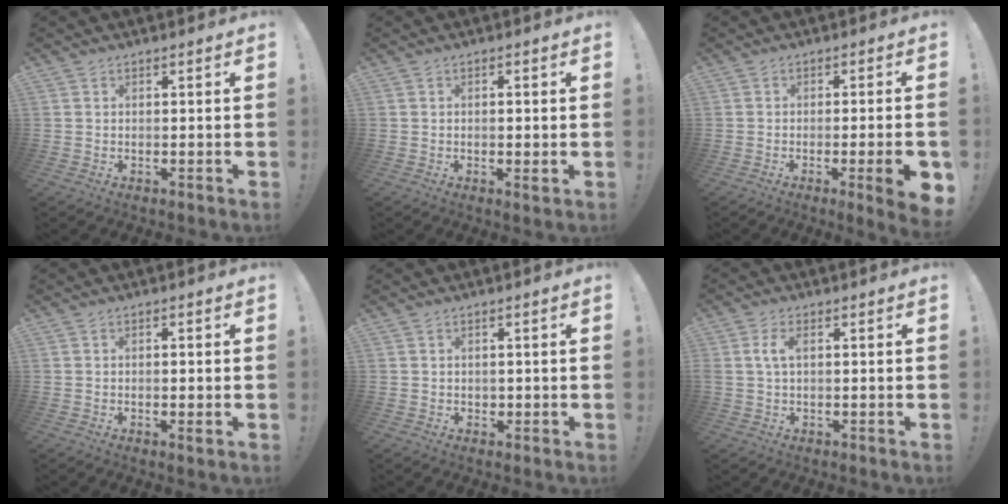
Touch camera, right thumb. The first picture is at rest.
{"total": 1.8, "force": [-0.1, 0.4, 1.8], "torque": [-0.021, -0.002, -0.003]}
{"total": 8.6, "force": [-2.6, 0.5, 8.2], "torque": [-0.116, -0.002, -0.037]}
{"total": 1.6, "force": [-0.1, 0.3, 1.6], "torque": [-0.018, -0.002, -0.005]}
{"total": 0.9, "force": [0.2, 0.9, 0.2], "torque": [-0.005, 0.003, 0.003]}
{"total": 3.7, "force": [0.6, 1.8, 3.2], "torque": [-0.074, 0.007, 0.010]}